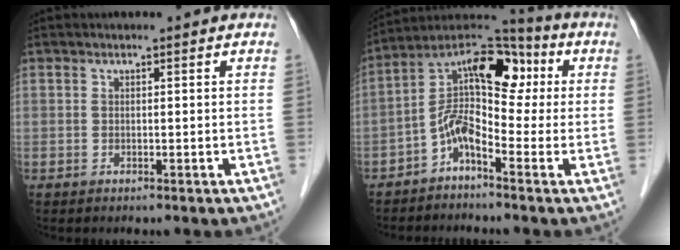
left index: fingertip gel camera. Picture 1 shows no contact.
{"total": 10.8, "force": [-0.4, 5.0, 9.5], "torque": [-0.168, 0.053, -0.020]}